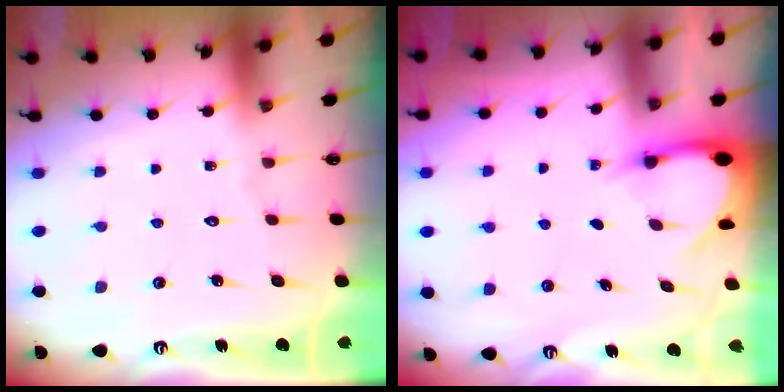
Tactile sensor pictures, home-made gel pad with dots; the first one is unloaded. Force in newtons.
{"total": 3.7, "press": 3.7, "slide": 0.2}